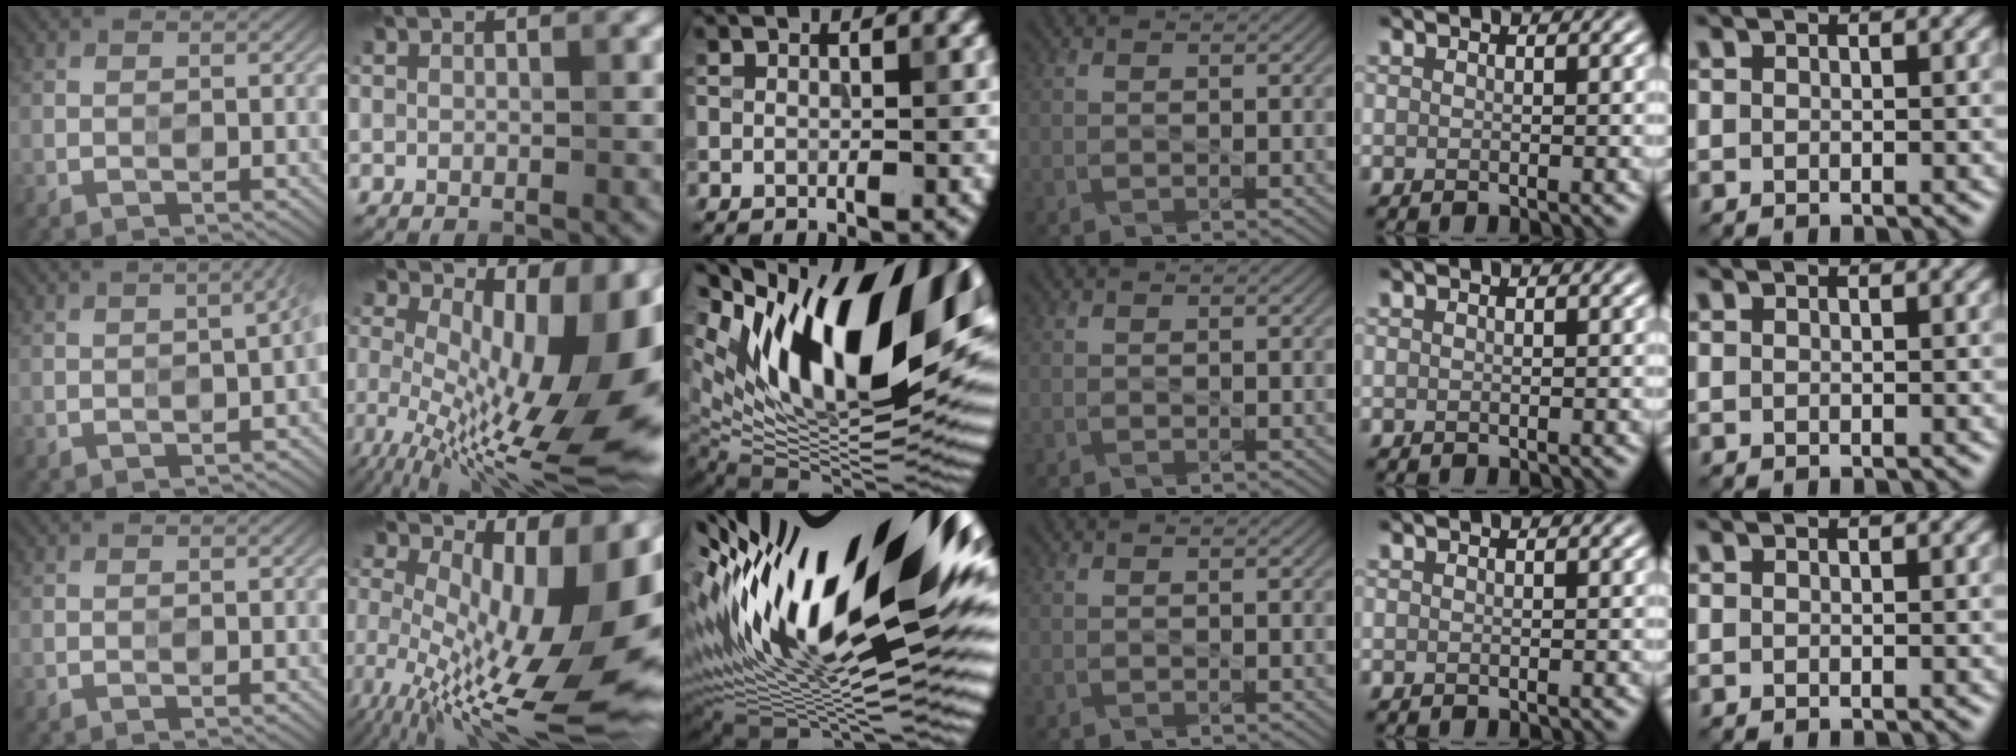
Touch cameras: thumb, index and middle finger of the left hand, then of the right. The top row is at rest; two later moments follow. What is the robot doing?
{"motion": "press", "object": "grip strengthener"}